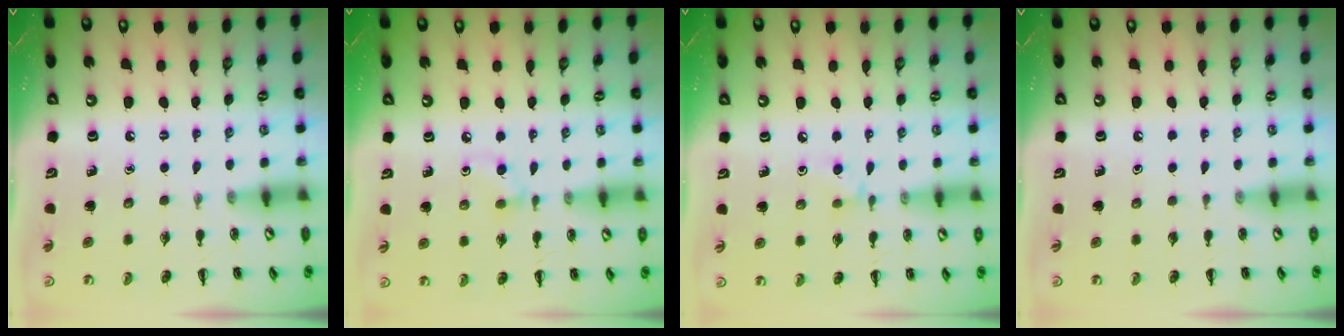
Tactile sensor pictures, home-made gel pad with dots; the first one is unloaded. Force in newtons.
{"total": 5.1, "press": 4.6, "slide": 2.0}
{"total": 4.6, "press": 4.3, "slide": 1.7}
{"total": 0.0}